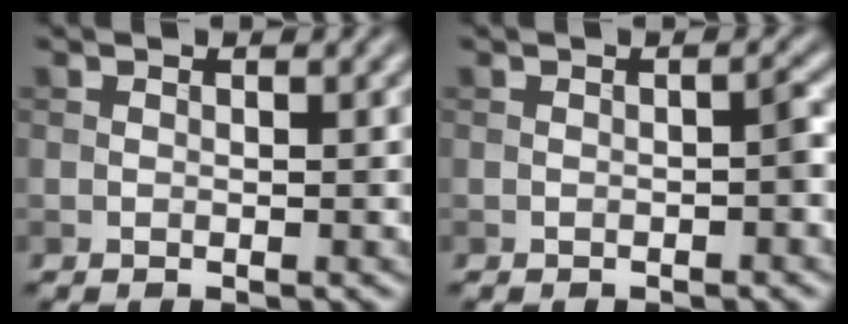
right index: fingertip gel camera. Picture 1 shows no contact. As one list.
[{"total": 1.0, "force": [-0.4, 0.1, 0.9], "torque": [-0.013, 0.006, -0.004]}]